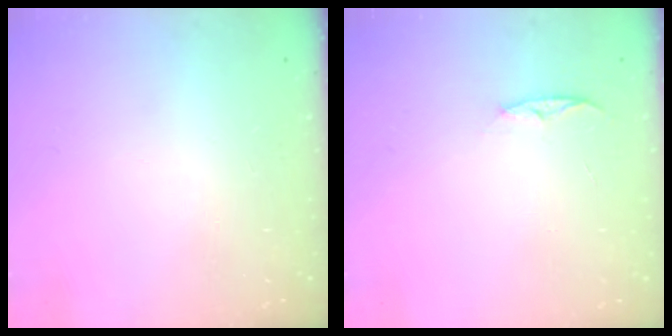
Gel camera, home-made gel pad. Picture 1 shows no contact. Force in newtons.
{"total": 4.5, "press": 4.5, "slide": 0.6}